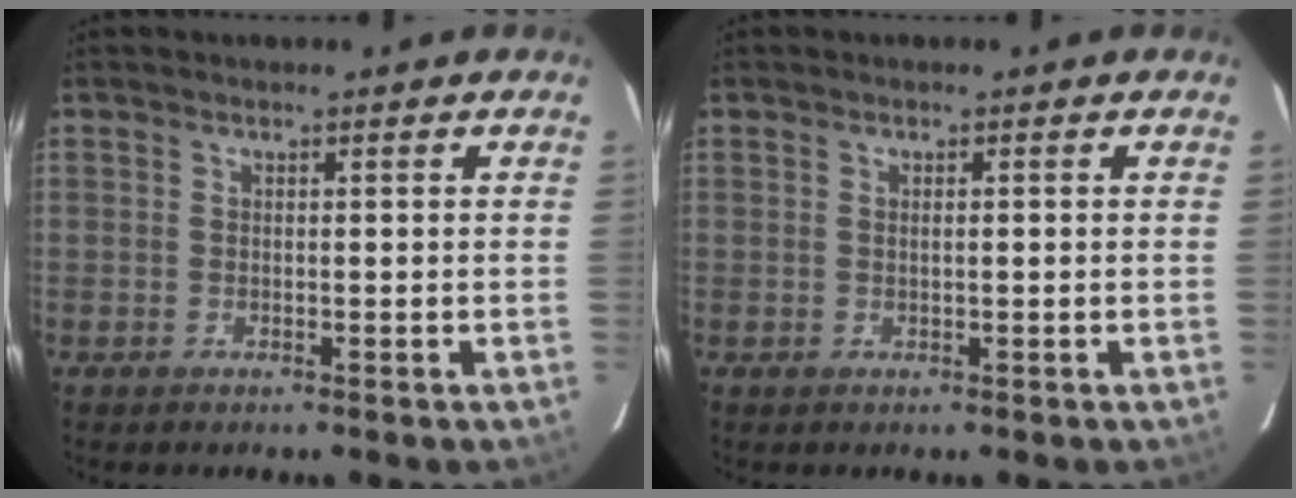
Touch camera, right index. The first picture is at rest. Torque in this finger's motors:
{"motor_torque": [-0.09, 0.07, -0.05, 0.00]}